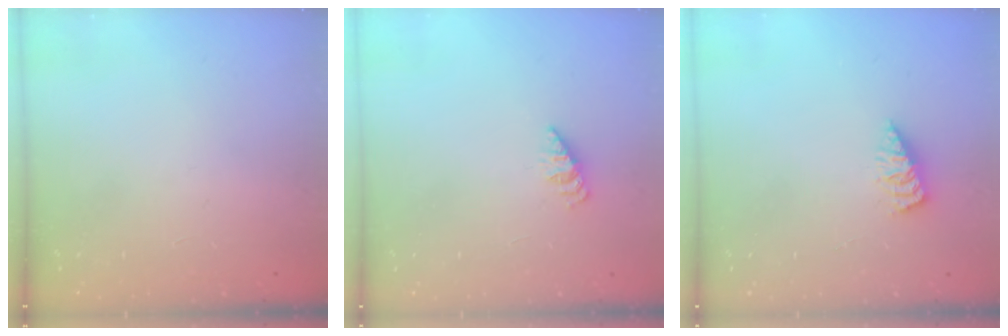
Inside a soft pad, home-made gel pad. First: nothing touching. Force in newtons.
{"total": 2.2, "press": 2.2, "slide": 0.3}
{"total": 2.8, "press": 2.8, "slide": 0.4}